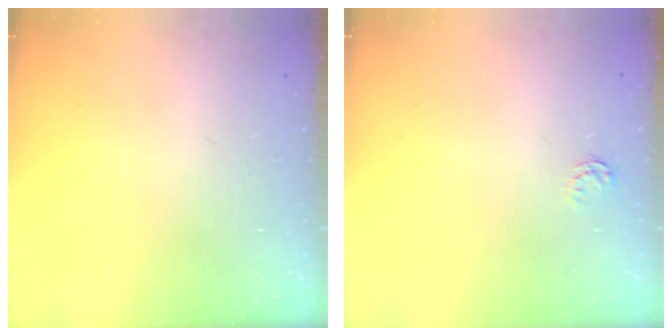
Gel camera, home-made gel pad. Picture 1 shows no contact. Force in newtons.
{"total": 2.5, "press": 2.5, "slide": 0.4}